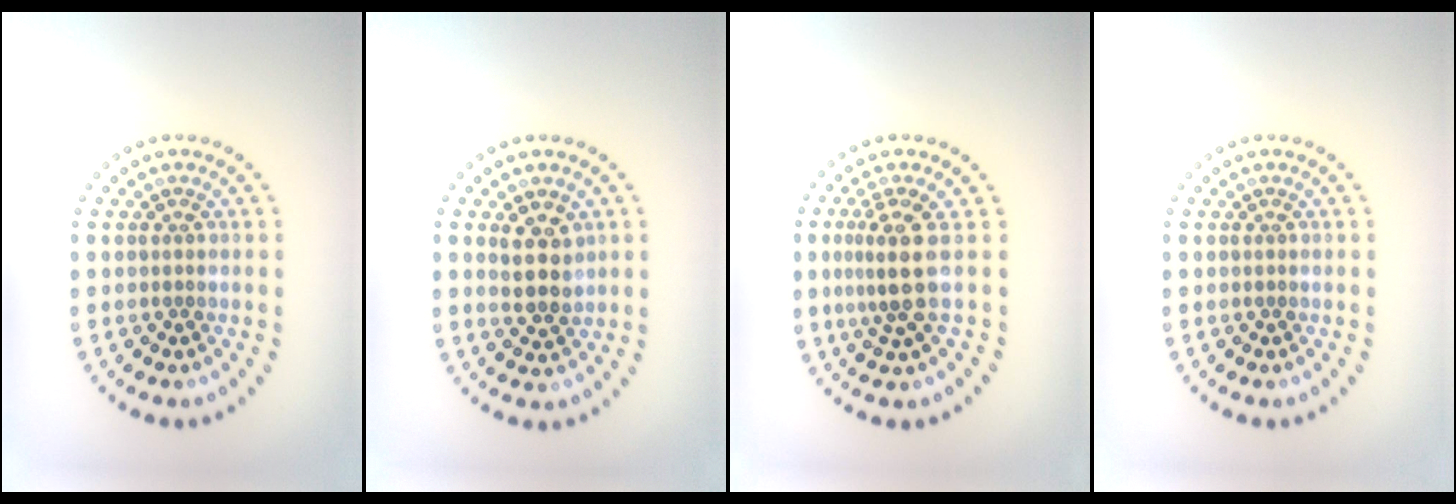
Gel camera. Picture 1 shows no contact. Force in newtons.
{"total": 2.8, "press": 2.7, "slide": 0.9}
{"total": 3.2, "press": 2.3, "slide": 2.2}
{"total": 0.0}